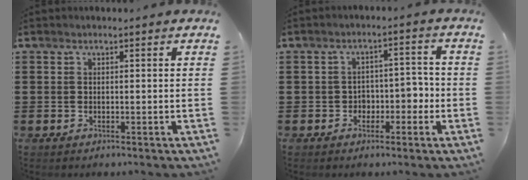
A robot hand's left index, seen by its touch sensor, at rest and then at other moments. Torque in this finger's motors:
{"motor_torque": [0.13, 0.12, 0.32, 0.02]}